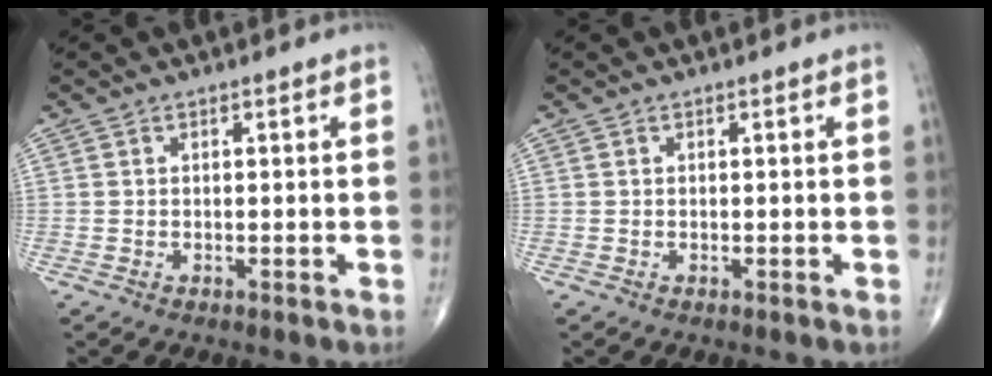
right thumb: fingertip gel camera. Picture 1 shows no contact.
{"total": 0.0}